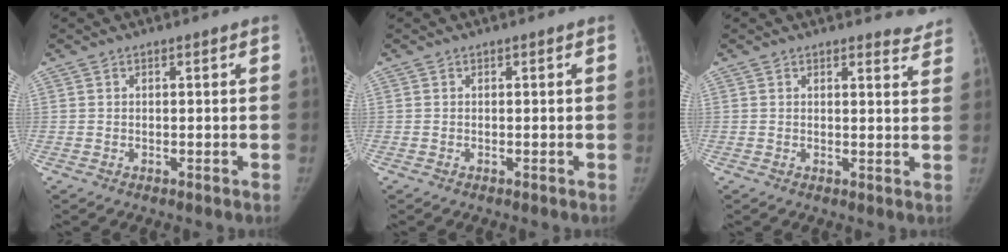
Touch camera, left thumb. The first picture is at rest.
{"total": 0.0}
{"total": 4.3, "force": [4.1, 1.0, 0.3], "torque": [0.016, -0.030, 0.030]}